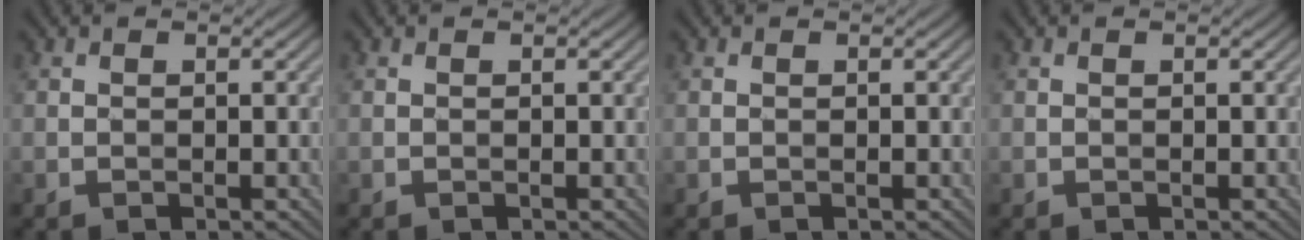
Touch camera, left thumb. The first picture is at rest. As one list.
[{"total": 0.0}, {"total": 0.0}, {"total": 0.0}]